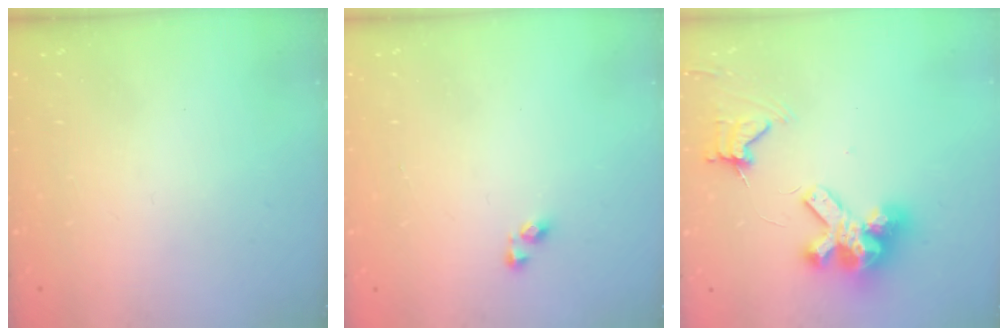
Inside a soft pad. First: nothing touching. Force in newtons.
{"total": 3.4, "press": 3.4, "slide": 0.2}
{"total": 11.4, "press": 11.3, "slide": 1.5}